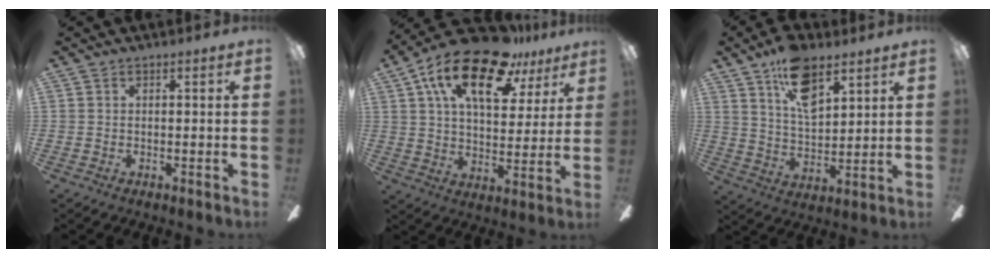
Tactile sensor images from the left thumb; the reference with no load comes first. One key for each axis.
{"total": 20.3, "fx": 11.8, "fy": 9.0, "fz": 13.8, "tx": -0.244, "ty": -0.048, "tz": 0.201}
{"total": 13.6, "fx": 8.3, "fy": 6.6, "fz": 8.5, "tx": -0.142, "ty": -0.029, "tz": 0.149}